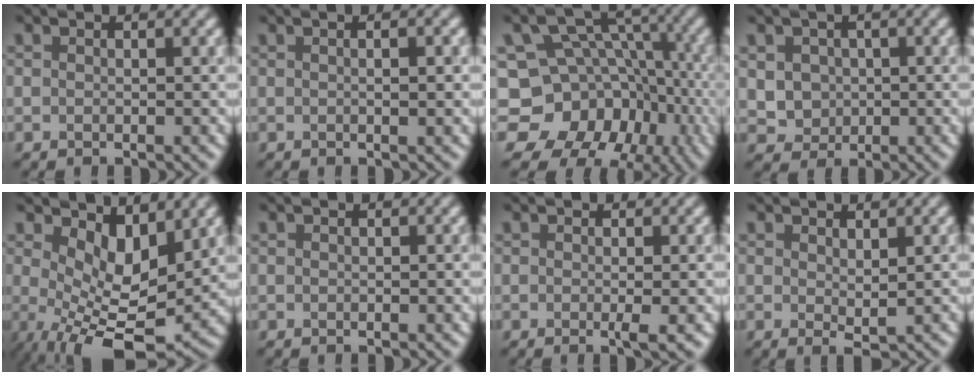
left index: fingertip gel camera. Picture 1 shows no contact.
{"total": 1.6, "force": [0.2, 0.3, 1.6], "torque": [-0.023, 0.002, 0.000]}
{"total": 14.1, "force": [-6.3, 11.2, 5.8], "torque": [-0.089, 0.002, -0.096]}
{"total": 2.7, "force": [0.2, 2.4, 1.2], "torque": [-0.027, -0.004, 0.011]}
{"total": 6.7, "force": [1.2, 3.4, 5.7], "torque": [-0.099, -0.016, 0.026]}
{"total": 0.0}
{"total": 1.5, "force": [-0.2, 0.2, 1.4], "torque": [-0.022, -0.007, -0.006]}
{"total": 1.2, "force": [0.8, 0.3, 0.9], "torque": [-0.017, -0.006, 0.017]}